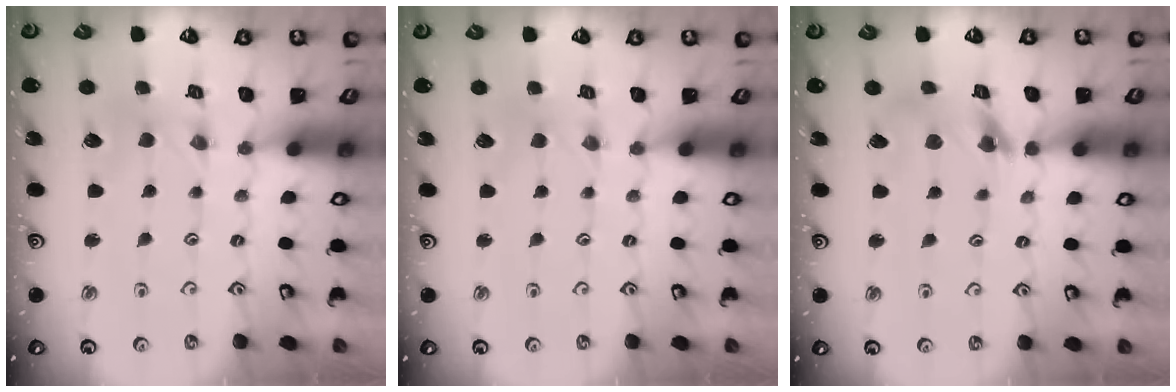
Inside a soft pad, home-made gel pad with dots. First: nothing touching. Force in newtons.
{"total": 0.0}
{"total": 9.8, "press": 9.8, "slide": 1.0}